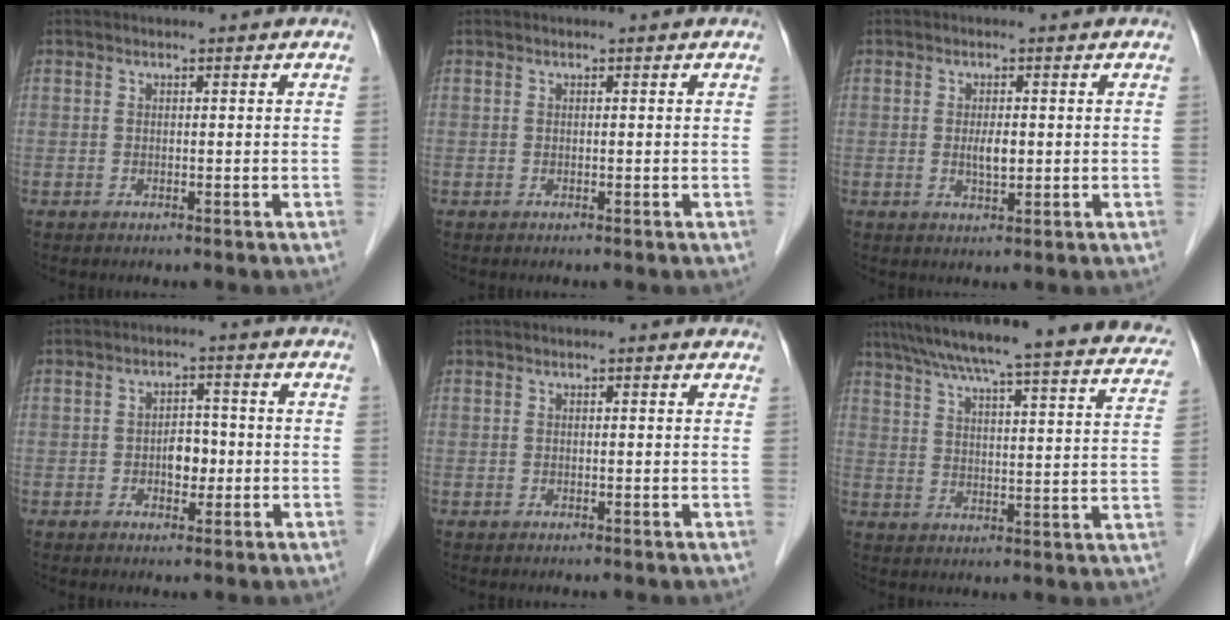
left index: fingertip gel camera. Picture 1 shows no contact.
{"total": 0.0}
{"total": 2.5, "force": [0.0, 0.8, 2.3], "torque": [-0.045, -0.002, 0.002]}
{"total": 3.5, "force": [-0.7, 2.1, 2.6], "torque": [-0.039, 0.009, -0.010]}
{"total": 0.8, "force": [0.6, 0.2, 0.5], "torque": [-0.009, 0.008, 0.003]}
{"total": 30.0, "force": [26.1, 3.3, 14.5], "torque": [-0.224, -0.030, 0.321]}